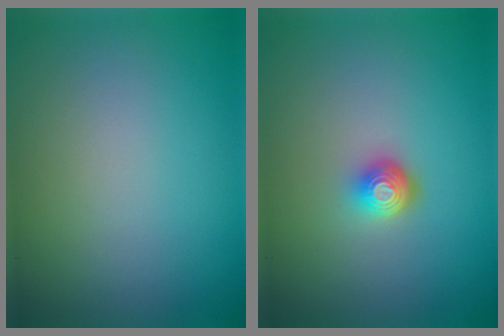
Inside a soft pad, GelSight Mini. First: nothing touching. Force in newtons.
{"total": 2.2, "press": 1.5, "slide": 1.6}